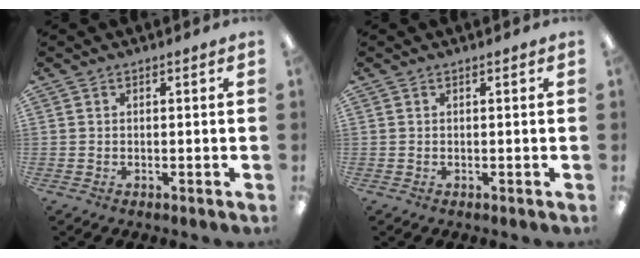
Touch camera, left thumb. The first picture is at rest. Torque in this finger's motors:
{"motor_torque": [-0.08, 0.08, 0.00, -0.01, 0.00]}